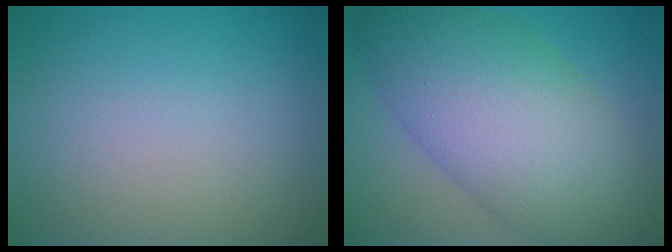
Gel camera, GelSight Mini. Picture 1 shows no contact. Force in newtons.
{"total": 11.6, "press": 11.6, "slide": 0.2}